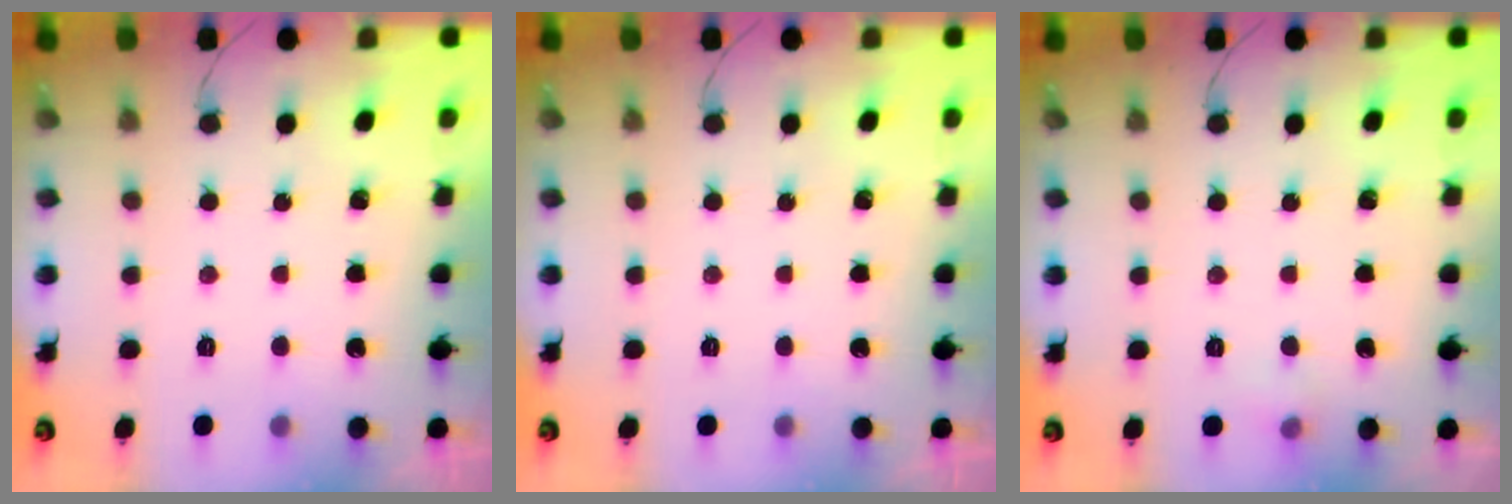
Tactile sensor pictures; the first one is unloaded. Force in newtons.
{"total": 0.0}
{"total": 3.6, "press": 3.3, "slide": 1.5}